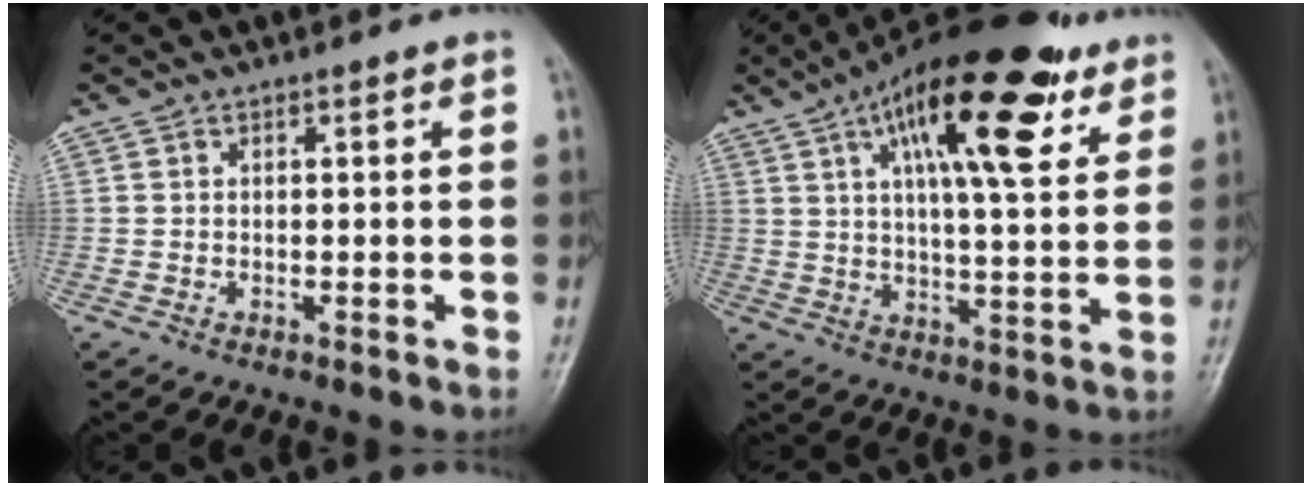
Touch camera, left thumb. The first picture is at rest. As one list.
[{"total": 22.1, "force": [10.9, 7.7, 17.6], "torque": [-0.252, -0.015, 0.166]}]